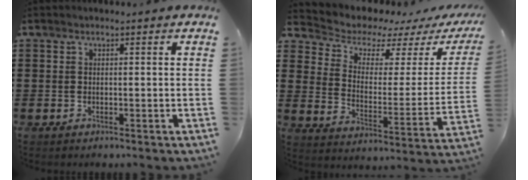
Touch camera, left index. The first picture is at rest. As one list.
[{"total": 4.8, "force": [4.2, 2.1, 0.7], "torque": [-0.048, -0.035, 0.070]}]